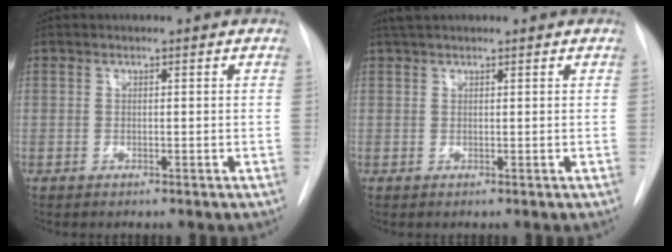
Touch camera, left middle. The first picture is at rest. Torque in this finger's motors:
{"motor_torque": [0.28, -0.27, 0.01, 0.02]}